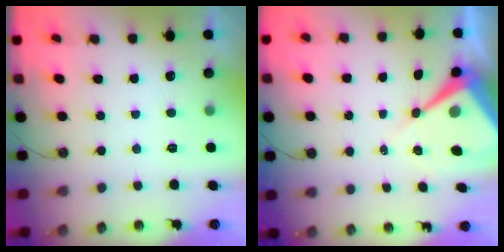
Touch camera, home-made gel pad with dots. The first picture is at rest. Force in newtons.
{"total": 9.8, "press": 9.8, "slide": 0.8}